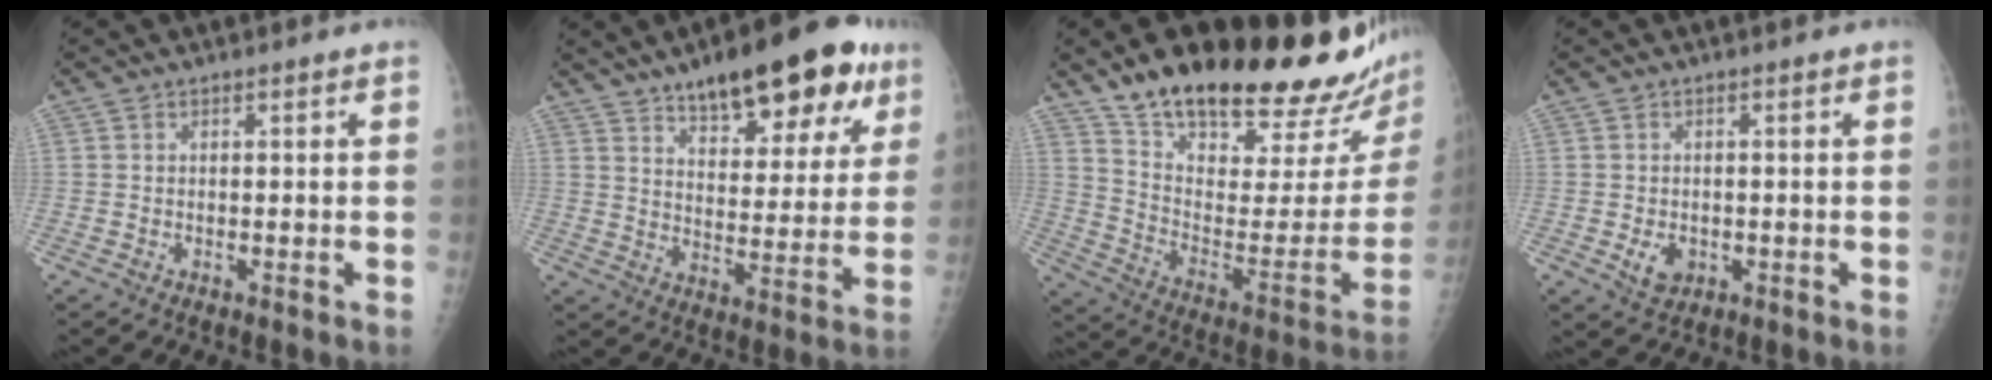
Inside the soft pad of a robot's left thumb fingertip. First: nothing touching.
{"total": 21.7, "force": [13.5, 8.5, 14.7], "torque": [-0.163, -0.035, 0.196]}
{"total": 32.1, "force": [25.1, 9.3, 17.8], "torque": [-0.242, -0.113, 0.367]}
{"total": 3.7, "force": [-0.8, 2.8, 2.2], "torque": [-0.024, 0.000, -0.004]}